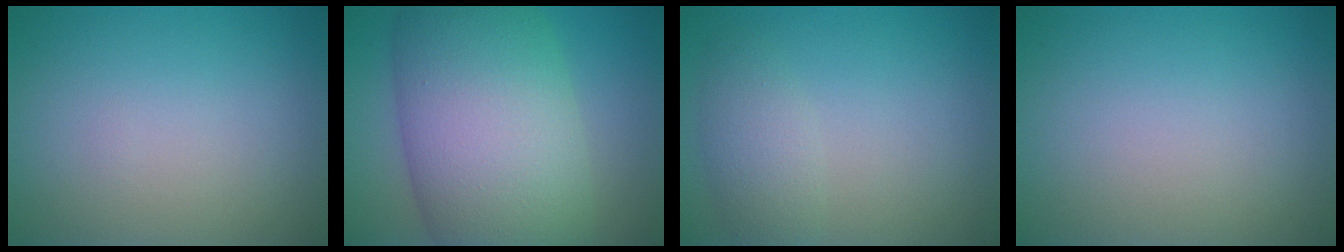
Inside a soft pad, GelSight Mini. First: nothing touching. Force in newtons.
{"total": 14.4, "press": 14.4, "slide": 0.3}
{"total": 2.4, "press": 2.4, "slide": 0.1}
{"total": 0.0}